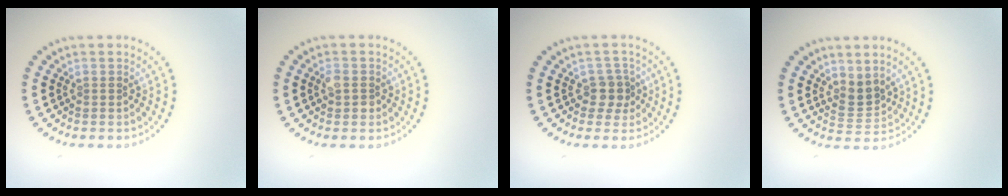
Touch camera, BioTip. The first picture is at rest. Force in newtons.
{"total": 1.5, "press": 1.5, "slide": 0.2}
{"total": 2.1, "press": 1.6, "slide": 1.3}
{"total": 2.3, "press": 1.7, "slide": 1.6}